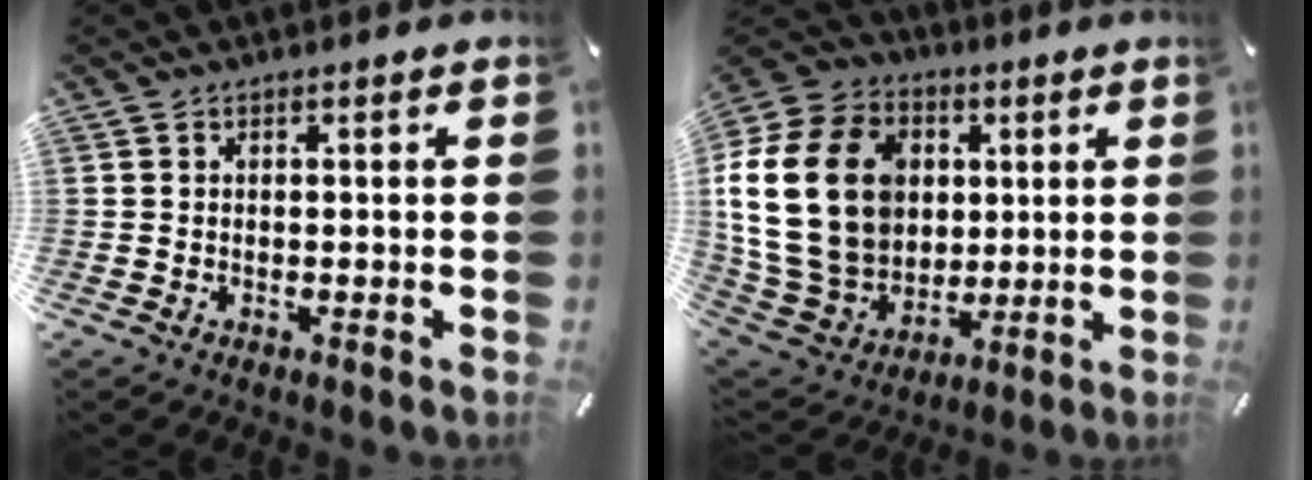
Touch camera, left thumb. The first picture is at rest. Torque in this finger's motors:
{"motor_torque": [1.77, 2.67, 1.73, -1.04, 1.05]}